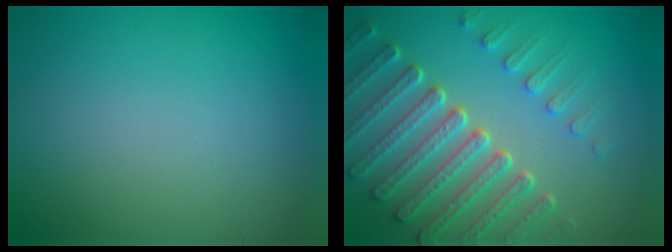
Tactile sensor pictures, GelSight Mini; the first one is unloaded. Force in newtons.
{"total": 7.5, "press": 5.7, "slide": 4.9}